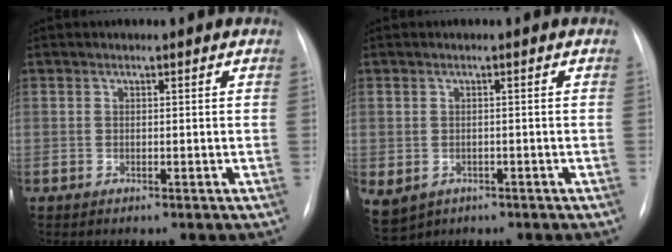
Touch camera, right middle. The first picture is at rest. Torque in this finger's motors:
{"motor_torque": [0.94, -0.88, 0.71, 0.21]}